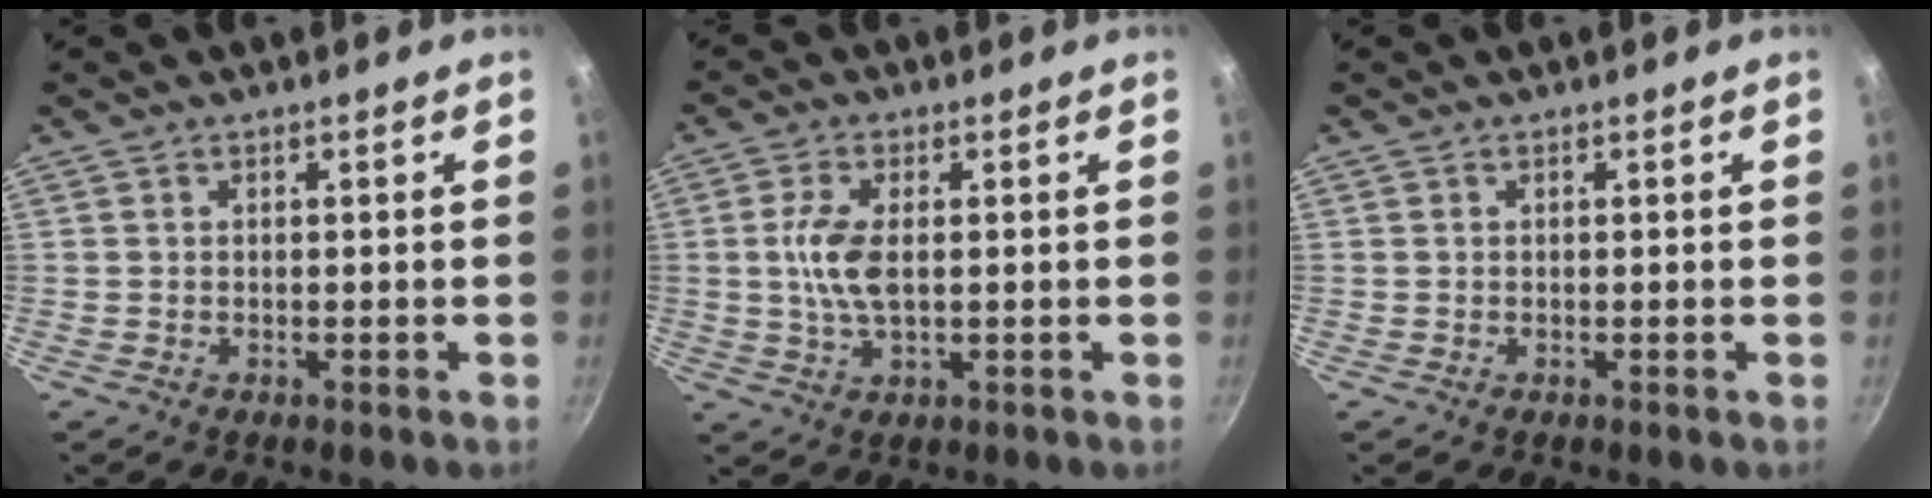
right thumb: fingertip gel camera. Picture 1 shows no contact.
{"total": 6.7, "force": [0.4, 3.0, 5.9], "torque": [-0.126, 0.001, 0.006]}
{"total": 0.0}